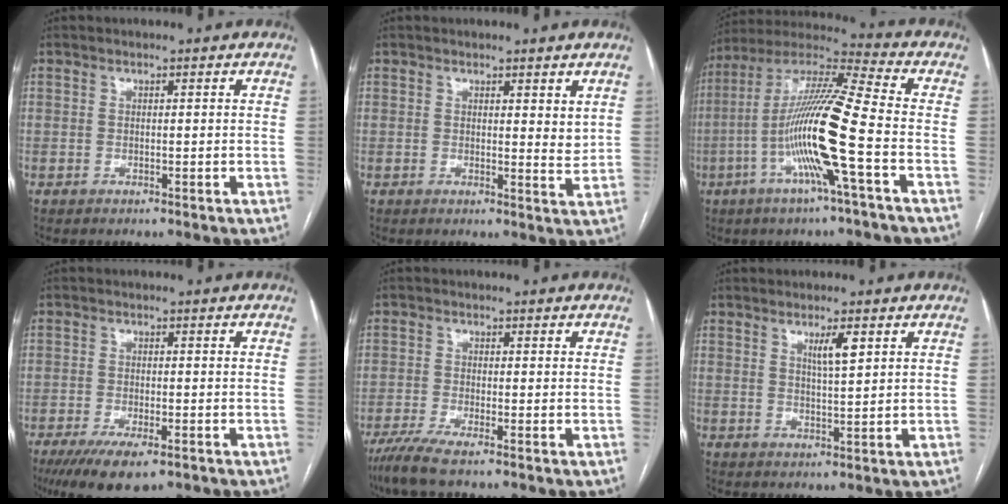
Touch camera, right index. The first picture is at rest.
{"total": 2.6, "force": [1.7, 0.8, 1.8], "torque": [-0.021, -0.015, 0.024]}
{"total": 16.7, "force": [-4.7, -0.6, 16.0], "torque": [-0.315, -0.001, -0.100]}
{"total": 8.2, "force": [-5.4, 2.4, 5.8], "torque": [-0.094, -0.017, -0.084]}
{"total": 4.5, "force": [-3.3, -0.1, 3.1], "torque": [-0.061, -0.013, -0.067]}
{"total": 3.5, "force": [1.8, 0.2, 3.0], "torque": [-0.052, -0.003, 0.032]}